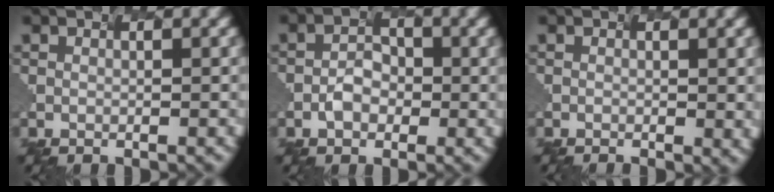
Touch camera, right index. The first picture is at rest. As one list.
[{"total": 1.9, "force": [-1.4, 1.2, 0.7], "torque": [-0.014, 0.006, -0.022]}, {"total": 1.3, "force": [-0.3, 0.3, 1.2], "torque": [-0.009, 0.000, 0.008]}]